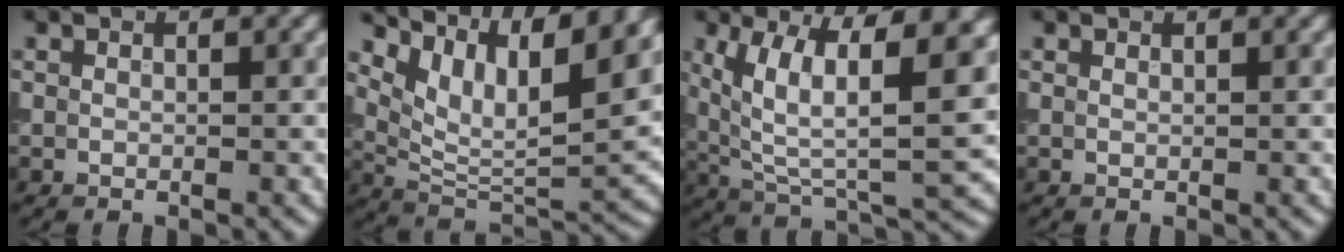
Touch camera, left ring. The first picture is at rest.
{"total": 10.7, "force": [6.0, 3.7, 8.0], "torque": [-0.136, -0.006, 0.112]}
{"total": 11.9, "force": [4.1, 4.2, 10.3], "torque": [-0.182, 0.000, 0.074]}
{"total": 0.7, "force": [0.6, 0.2, 0.3], "torque": [0.000, -0.001, 0.005]}